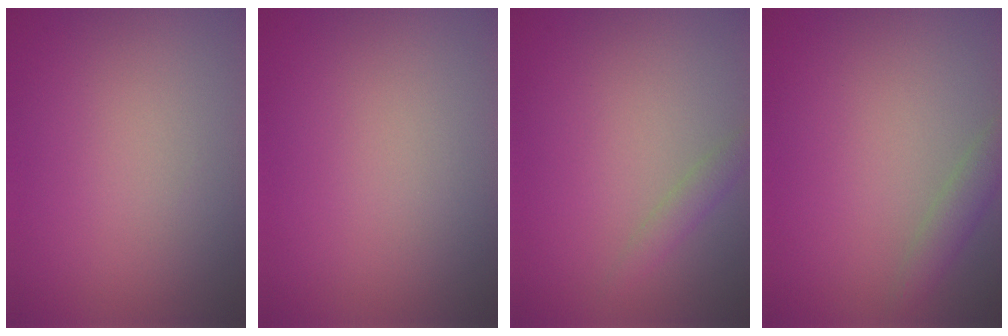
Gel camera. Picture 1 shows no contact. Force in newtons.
{"total": 0.0}
{"total": 1.3, "press": 1.3, "slide": 0.1}
{"total": 1.9, "press": 1.9, "slide": 0.1}